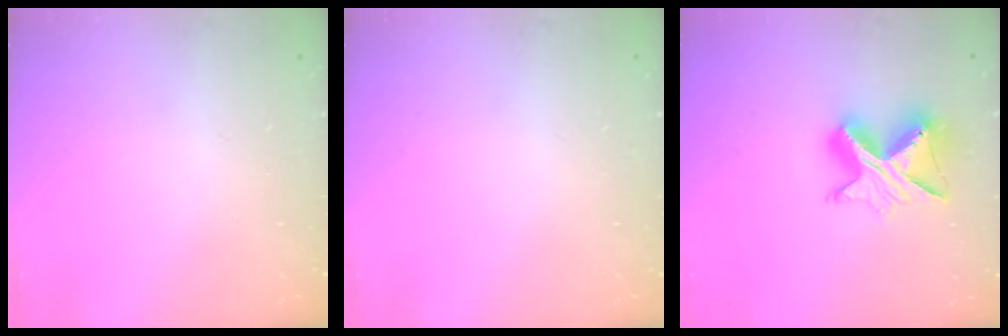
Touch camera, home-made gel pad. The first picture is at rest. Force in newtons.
{"total": 0.0}
{"total": 11.1, "press": 11.1, "slide": 1.1}